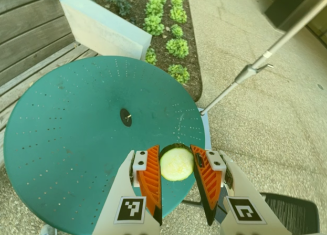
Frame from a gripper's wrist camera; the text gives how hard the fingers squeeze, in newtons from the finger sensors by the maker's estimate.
{"total": 13.2, "left": 13.2, "right": 13.2}